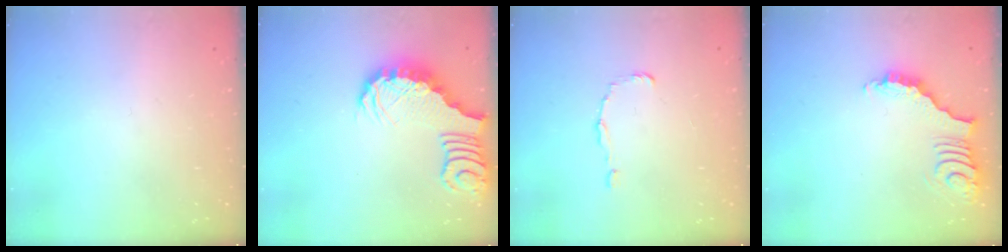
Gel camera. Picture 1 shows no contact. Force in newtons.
{"total": 2.6, "press": 2.5, "slide": 0.5}
{"total": 1.0, "press": 1.0, "slide": 0.0}
{"total": 3.8, "press": 3.8, "slide": 0.7}